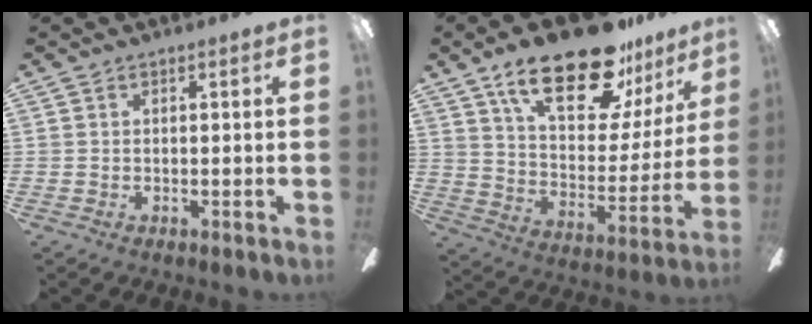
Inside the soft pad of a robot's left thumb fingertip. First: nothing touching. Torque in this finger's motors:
{"motor_torque": [1.55, 1.08, 1.56, -1.21, 0.16]}